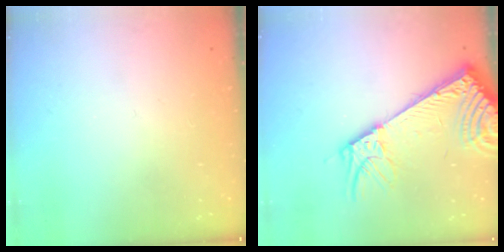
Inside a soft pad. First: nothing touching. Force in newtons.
{"total": 10.9, "press": 10.5, "slide": 2.7}